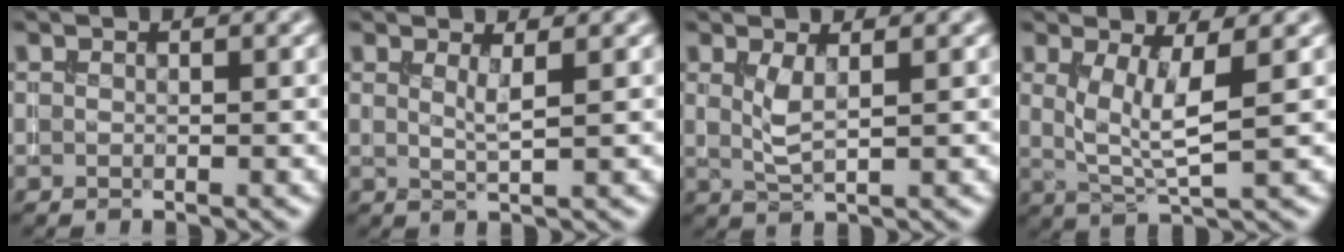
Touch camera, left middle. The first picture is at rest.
{"total": 1.6, "force": [0.7, 0.4, 1.4], "torque": [-0.021, -0.006, 0.008]}
{"total": 2.1, "force": [0.7, 0.6, 1.9], "torque": [-0.043, -0.005, 0.018]}
{"total": 4.5, "force": [0.9, 1.2, 4.2], "torque": [-0.084, -0.008, 0.021]}